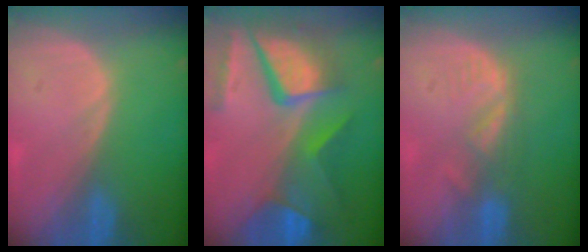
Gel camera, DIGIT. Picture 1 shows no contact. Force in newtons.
{"total": 11.8, "press": 9.8, "slide": 6.6}
{"total": 4.0, "press": 3.6, "slide": 1.7}